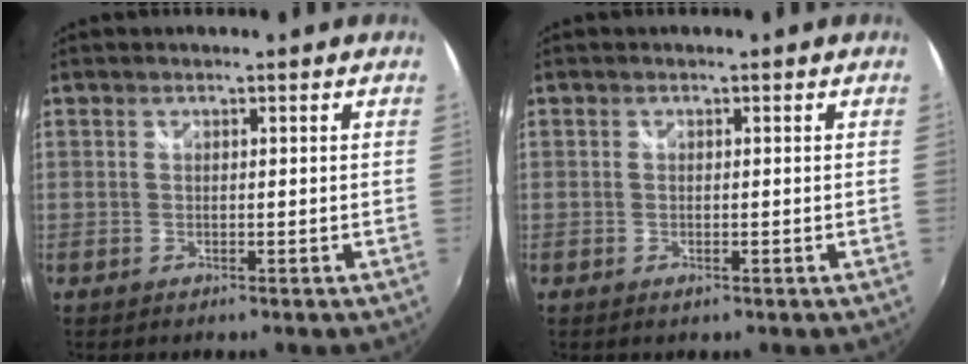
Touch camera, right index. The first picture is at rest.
{"total": 0.6, "force": [-0.3, 0.2, 0.5], "torque": [-0.012, -0.001, -0.005]}